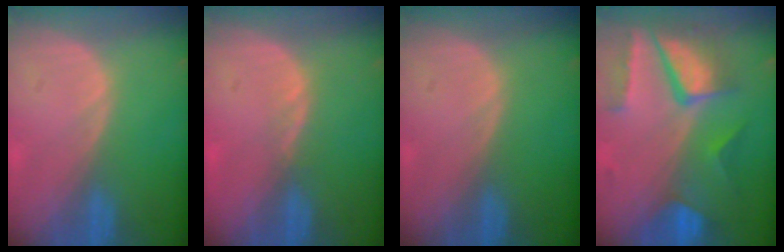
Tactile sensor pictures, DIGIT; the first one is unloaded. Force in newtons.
{"total": 1.1, "press": 1.0, "slide": 0.5}
{"total": 0.0}
{"total": 10.3, "press": 8.8, "slide": 5.5}